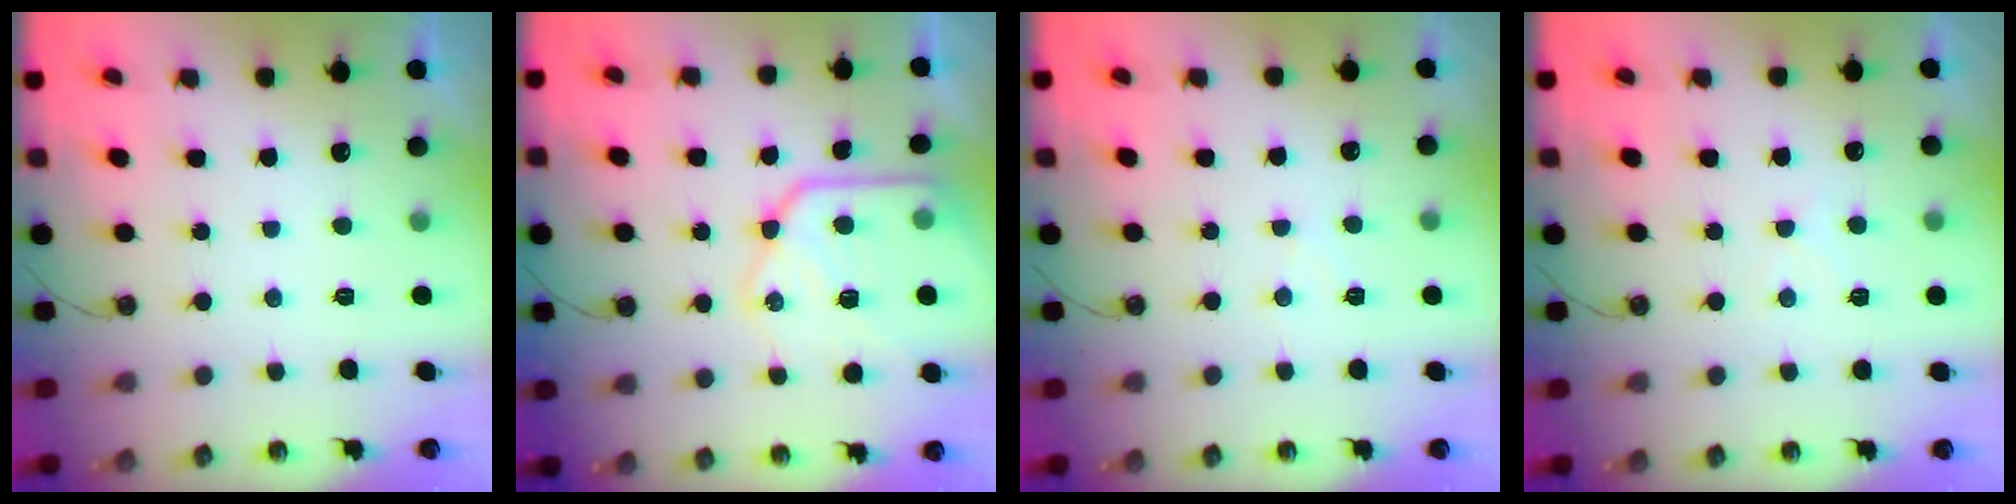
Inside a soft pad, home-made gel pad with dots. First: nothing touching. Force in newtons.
{"total": 19.1, "press": 19.1, "slide": 1.6}
{"total": 4.7, "press": 4.7, "slide": 0.6}
{"total": 5.1, "press": 5.1, "slide": 0.6}